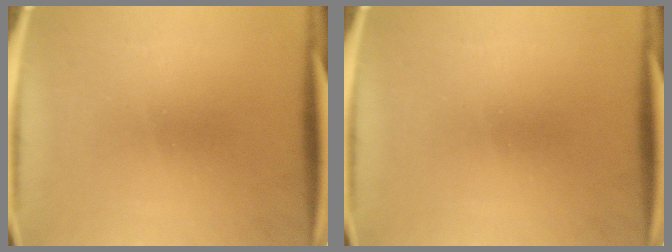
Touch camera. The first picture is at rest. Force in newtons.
{"total": 0.0}